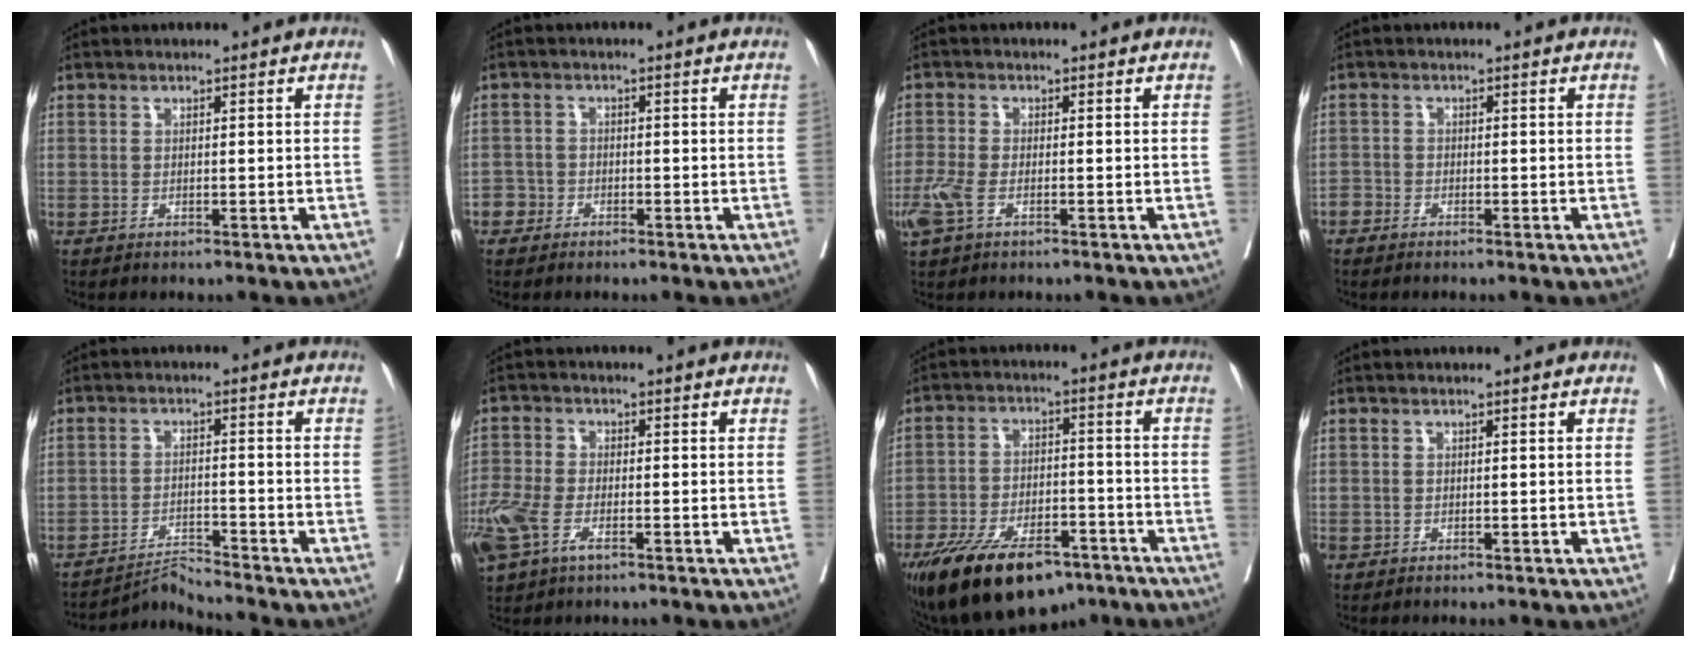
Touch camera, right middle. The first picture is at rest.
{"total": 2.2, "force": [-1.3, 1.8, -0.2], "torque": [0.007, 0.012, -0.031]}
{"total": 3.9, "force": [-1.8, 1.8, 3.0], "torque": [-0.083, -0.006, -0.038]}
{"total": 1.5, "force": [-1.2, 0.9, 0.1], "torque": [0.004, 0.004, -0.025]}
{"total": 4.6, "force": [-4.0, -2.0, -1.0], "torque": [0.009, -0.013, -0.068]}
{"total": 8.3, "force": [-3.8, 4.1, 6.1], "torque": [-0.154, -0.011, -0.075]}
{"total": 16.9, "force": [-11.6, 7.1, 10.0], "torque": [-0.188, -0.008, -0.191]}
{"total": 0.6, "force": [-0.3, 0.6, 0.2], "torque": [-0.005, 0.003, -0.004]}